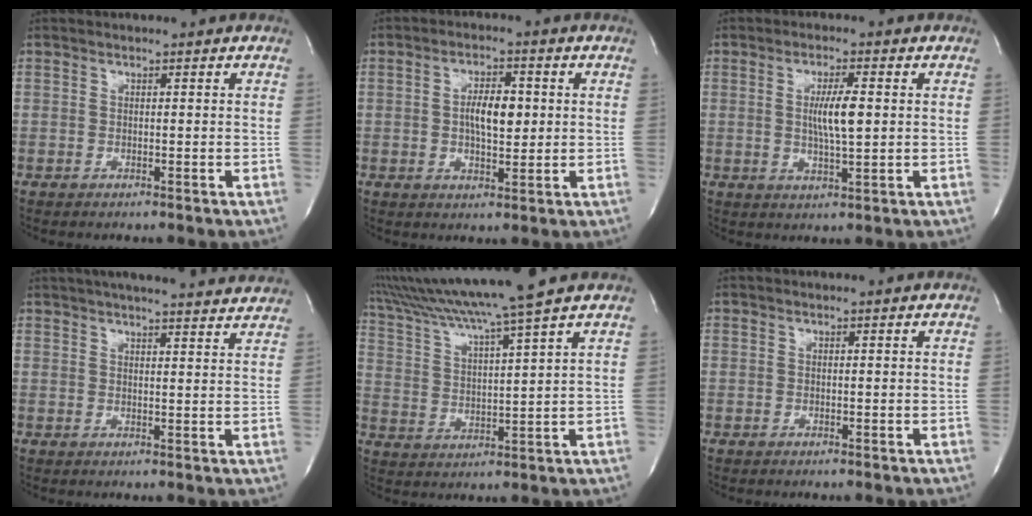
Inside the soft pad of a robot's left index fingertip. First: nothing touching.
{"total": 5.9, "force": [0.4, 2.3, 5.4], "torque": [-0.097, 0.005, 0.009]}
{"total": 5.7, "force": [0.5, 0.7, 5.6], "torque": [-0.104, -0.003, 0.011]}
{"total": 18.4, "force": [16.8, 1.9, 7.4], "torque": [-0.114, 0.020, 0.210]}
{"total": 14.7, "force": [12.2, -2.4, 7.9], "torque": [-0.148, 0.000, 0.203]}
{"total": 0.0}